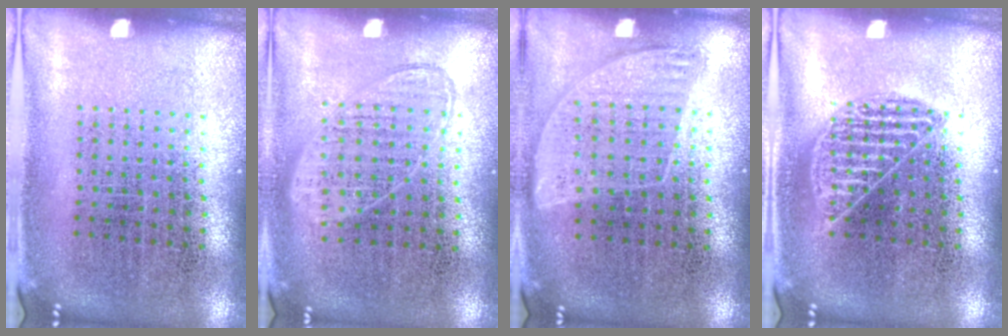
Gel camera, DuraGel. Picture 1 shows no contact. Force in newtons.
{"total": 1.0, "press": 0.9, "slide": 0.4}
{"total": 0.9, "press": 0.8, "slide": 0.4}
{"total": 1.5, "press": 1.5, "slide": 0.3}